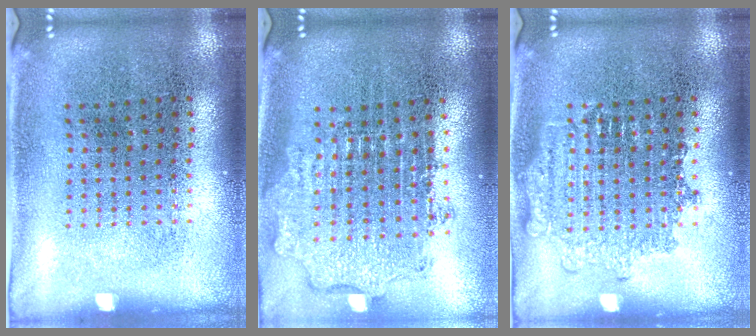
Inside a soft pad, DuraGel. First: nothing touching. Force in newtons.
{"total": 1.9, "press": 1.4, "slide": 1.2}
{"total": 2.0, "press": 1.9, "slide": 0.4}